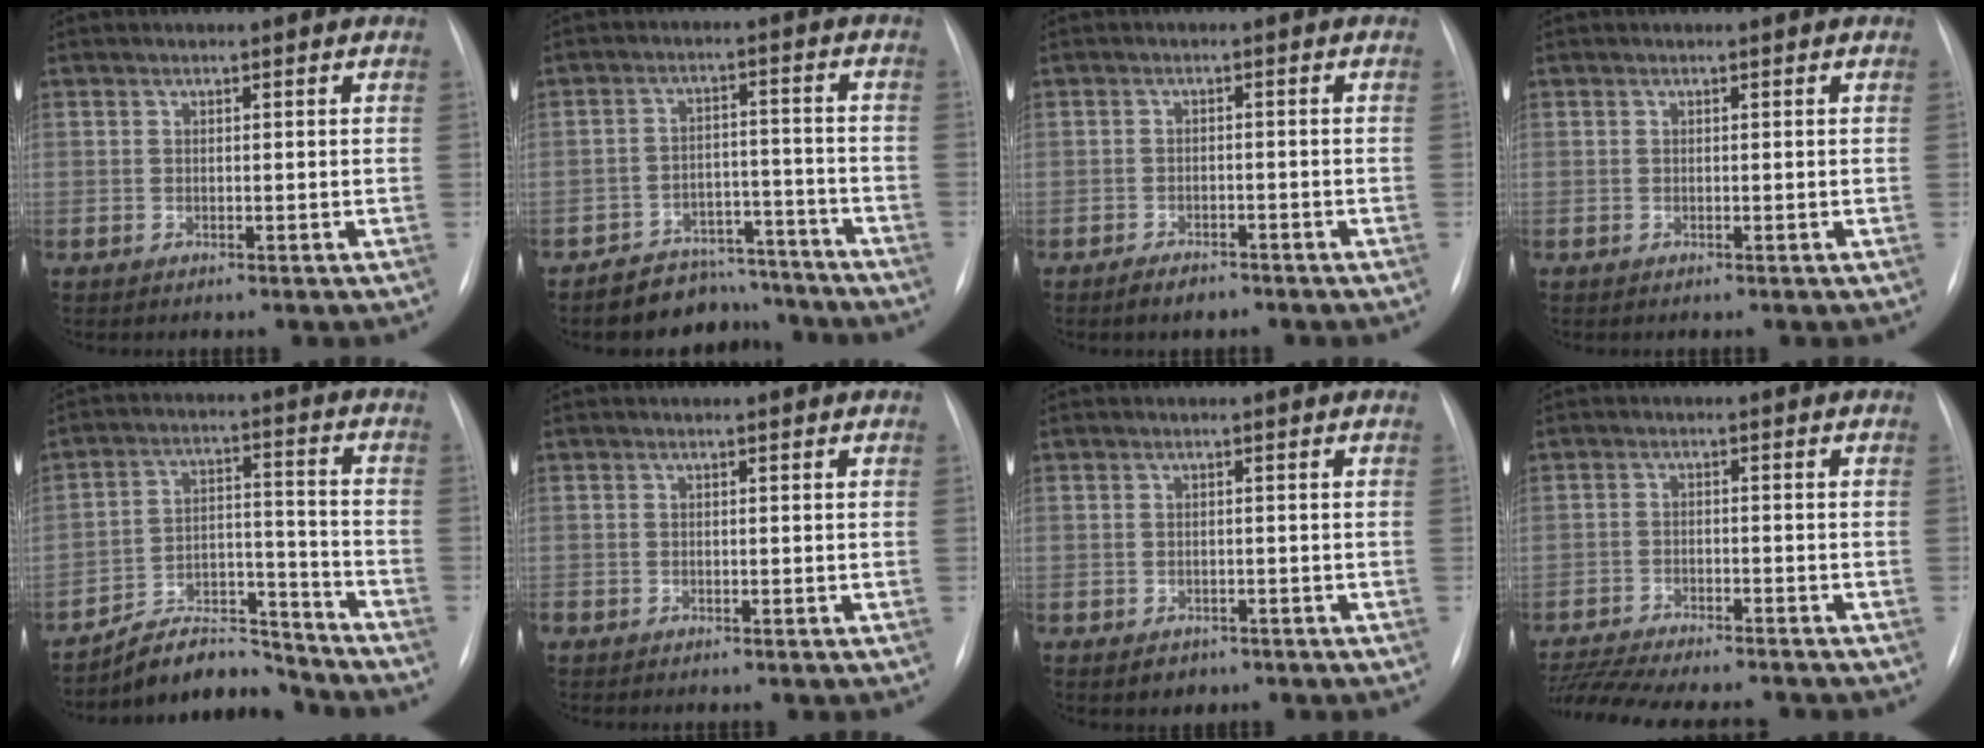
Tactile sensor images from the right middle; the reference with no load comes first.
{"total": 9.1, "force": [-8.1, 4.1, 0.1], "torque": [0.021, 0.041, -0.118]}
{"total": 2.8, "force": [-2.2, 1.2, 1.2], "torque": [-0.026, 0.000, -0.030]}
{"total": 0.0}
{"total": 10.2, "force": [-9.7, 2.6, 1.2], "torque": [-0.008, 0.052, -0.164]}
{"total": 0.8, "force": [-0.5, 0.6, 0.2], "torque": [-0.004, 0.004, -0.007]}
{"total": 2.4, "force": [-1.5, 1.8, 0.6], "torque": [-0.006, 0.004, -0.011]}
{"total": 16.1, "force": [-14.6, 2.4, 6.5], "torque": [-0.143, -0.016, -0.213]}